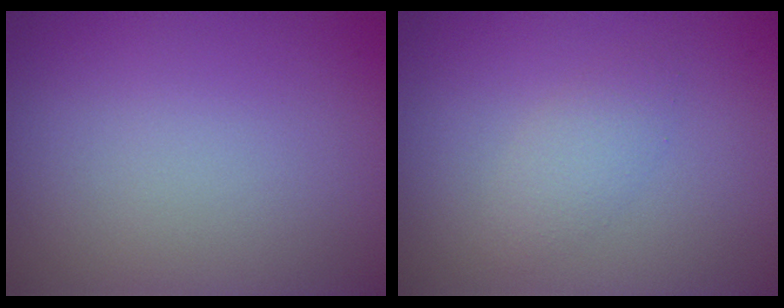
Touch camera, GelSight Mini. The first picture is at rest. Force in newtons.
{"total": 1.7, "press": 1.7, "slide": 0.1}